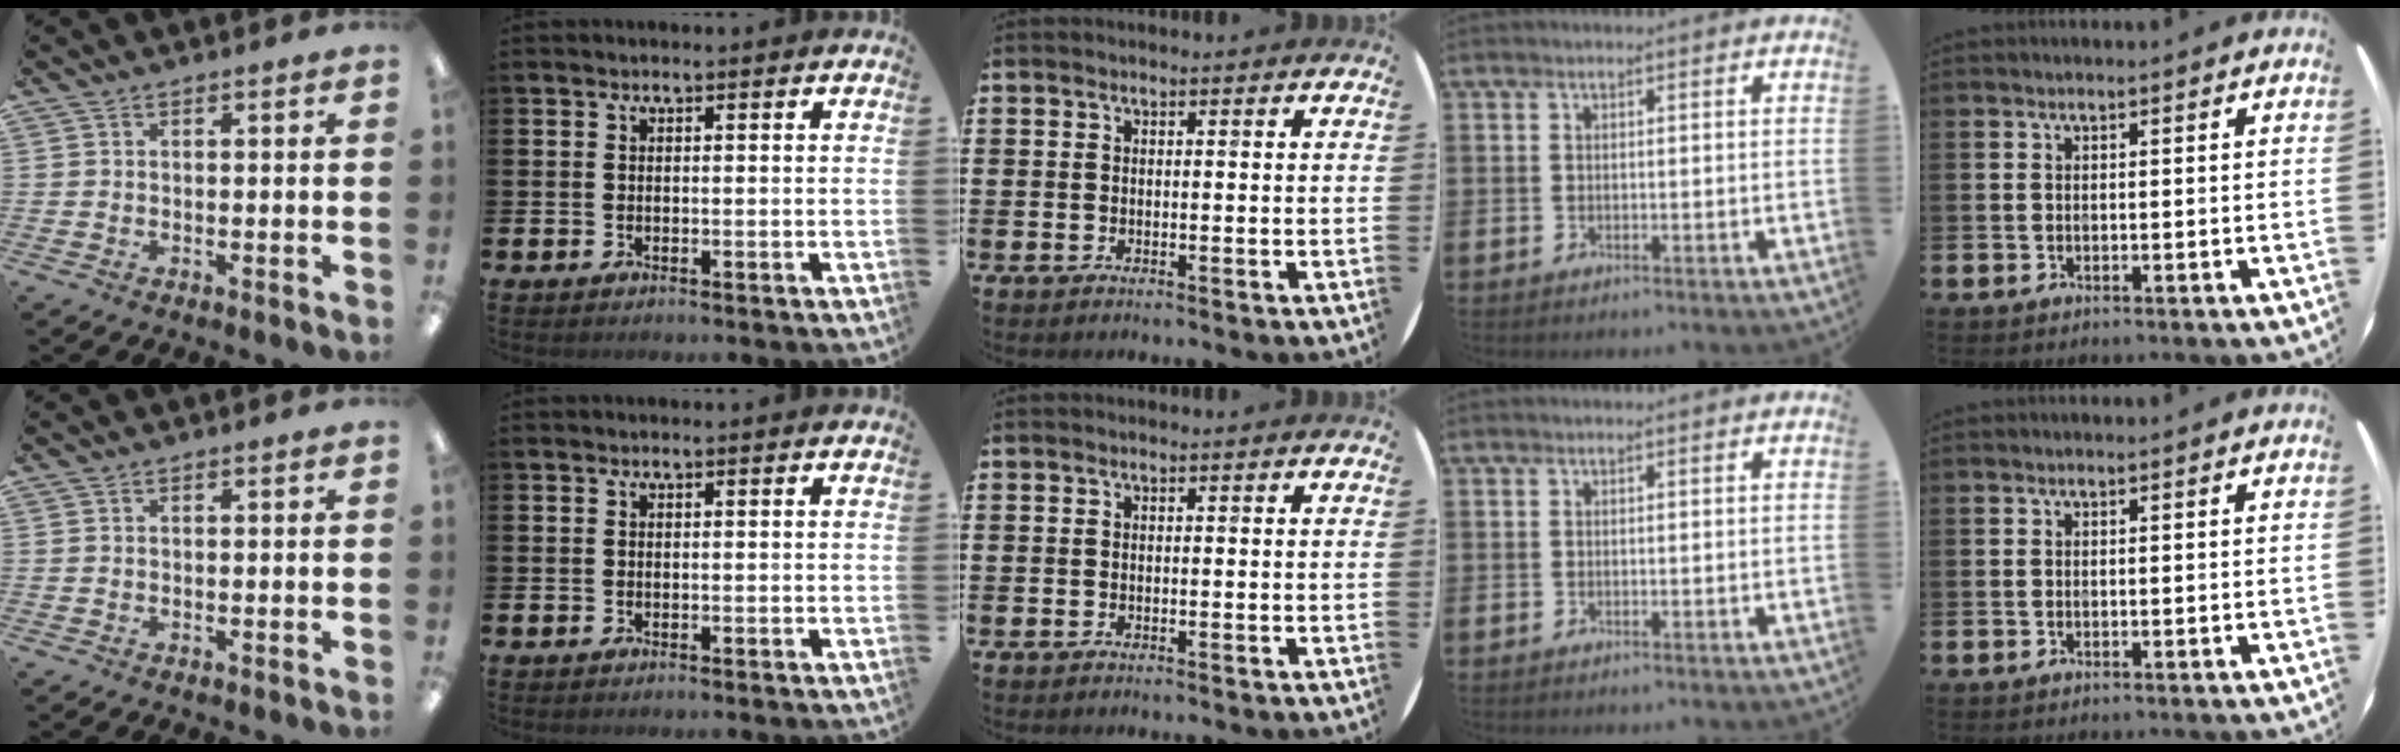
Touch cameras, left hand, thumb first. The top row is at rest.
{}